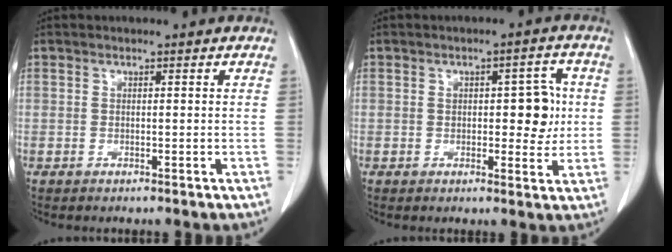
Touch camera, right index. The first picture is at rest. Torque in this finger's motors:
{"motor_torque": [0.11, 0.06, 0.06, 0.03]}